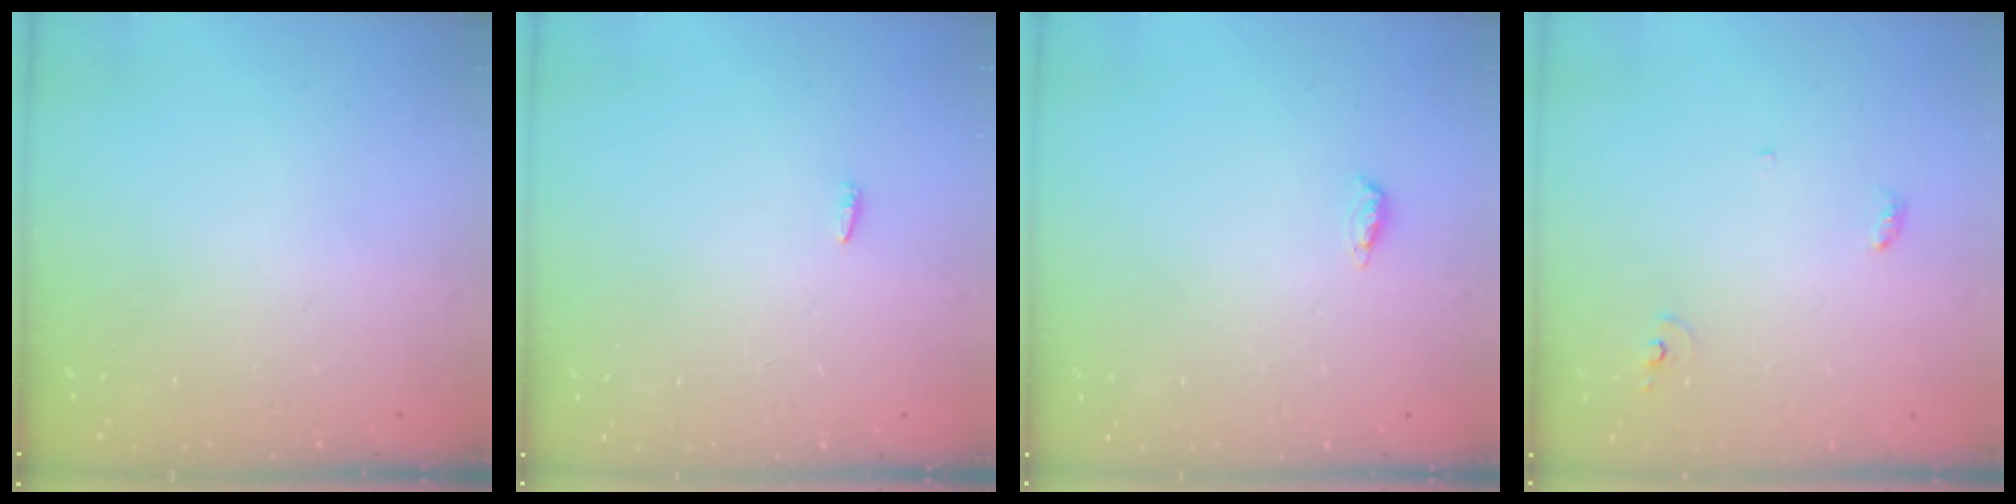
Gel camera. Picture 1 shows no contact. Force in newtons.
{"total": 2.1, "press": 1.9, "slide": 0.7}
{"total": 4.9, "press": 4.4, "slide": 2.0}
{"total": 3.6, "press": 3.6, "slide": 0.2}